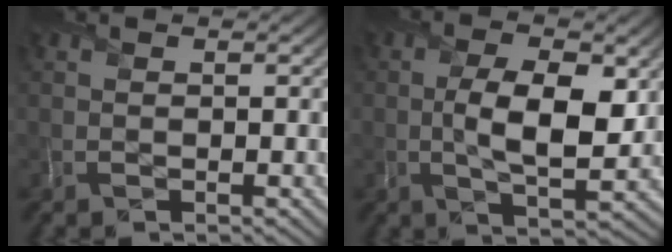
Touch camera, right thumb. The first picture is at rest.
{"total": 8.4, "force": [0.3, 3.7, 7.5], "torque": [-0.134, -0.005, 0.006]}